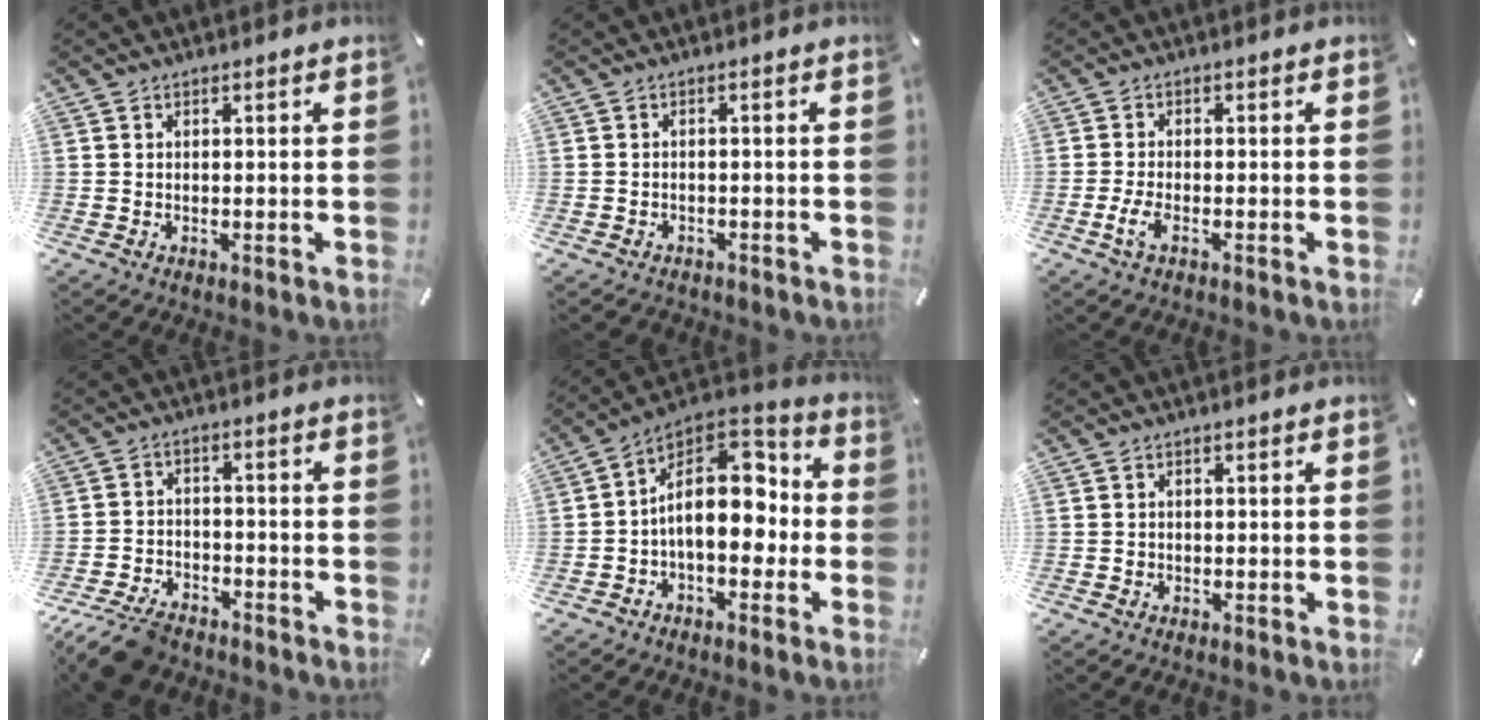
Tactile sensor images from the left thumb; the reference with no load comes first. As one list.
[{"total": 1.5, "force": [-1.3, 0.8, 0.2], "torque": [-0.005, 0.006, -0.028]}, {"total": 3.5, "force": [-1.8, 1.1, 2.8], "torque": [-0.071, -0.004, -0.037]}, {"total": 8.5, "force": [-7.0, 3.6, 3.3], "torque": [-0.059, 0.036, -0.131]}, {"total": 16.0, "force": [0.4, 10.5, 12.1], "torque": [-0.177, -0.005, 0.006]}, {"total": 0.6, "force": [-0.4, 0.5, 0.1], "torque": [0.000, 0.004, -0.009]}]